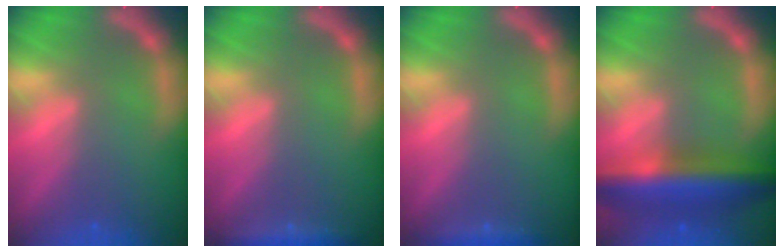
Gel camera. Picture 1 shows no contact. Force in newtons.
{"total": 2.4}
{"total": 1.4}
{"total": 9.0}